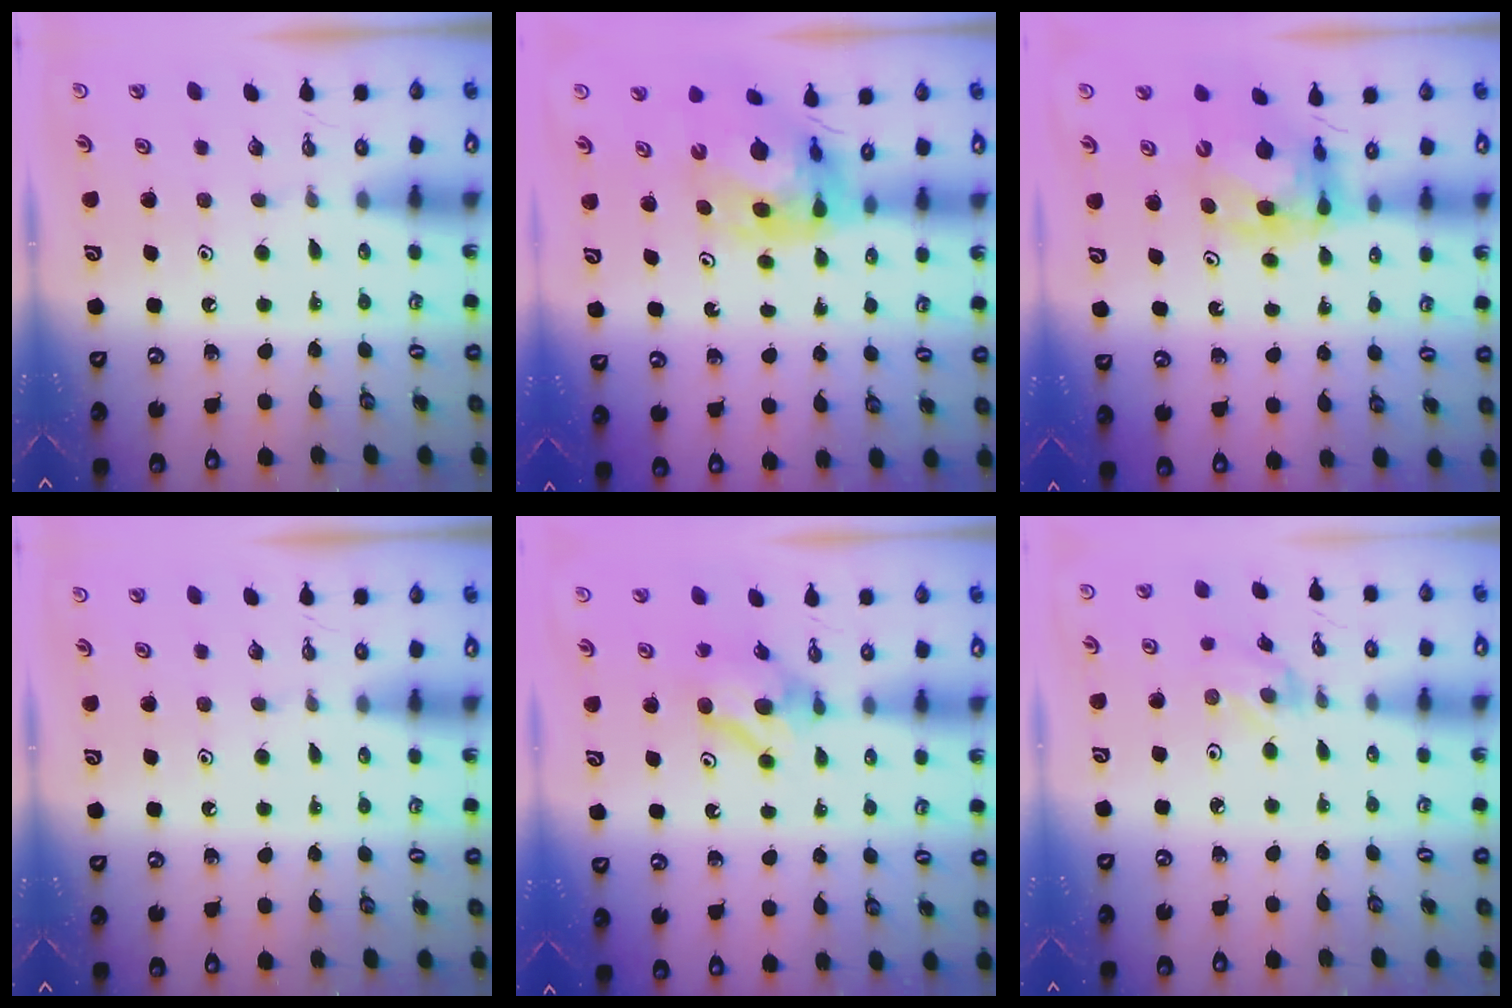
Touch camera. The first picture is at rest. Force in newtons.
{"total": 10.0, "press": 9.9, "slide": 1.2}
{"total": 7.1, "press": 7.1, "slide": 0.9}
{"total": 0.0}
{"total": 7.6, "press": 7.5, "slide": 0.6}
{"total": 1.2, "press": 1.2, "slide": 0.2}